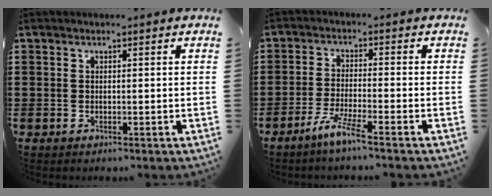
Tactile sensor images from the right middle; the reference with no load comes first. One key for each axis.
{"total": 4.8, "fx": -3.7, "fy": -0.2, "fz": 3.1, "tx": -0.066, "ty": -0.008, "tz": -0.068}